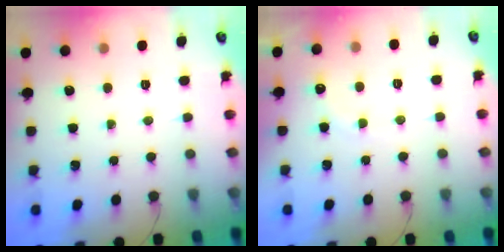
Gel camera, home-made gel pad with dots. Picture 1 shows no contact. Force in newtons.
{"total": 7.4, "press": 7.3, "slide": 1.1}